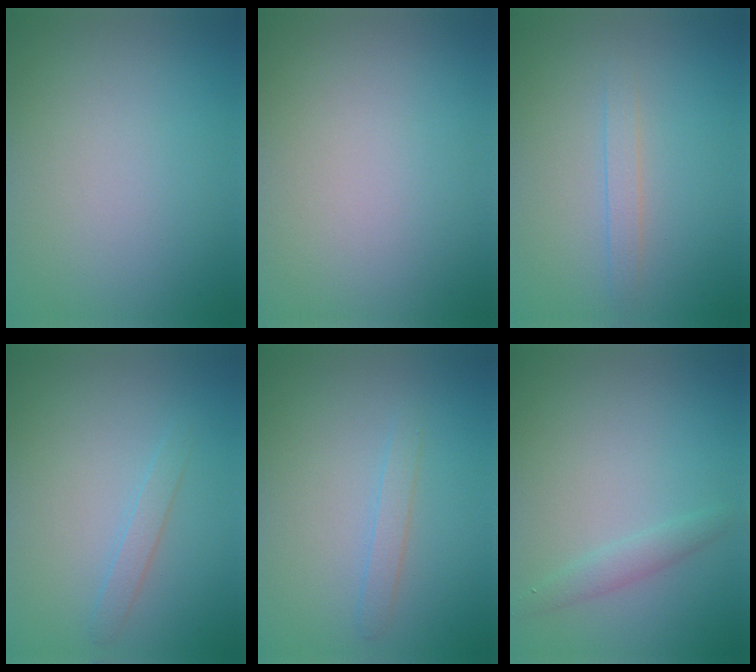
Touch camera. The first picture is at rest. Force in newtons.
{"total": 0.0}
{"total": 1.3, "press": 1.3, "slide": 0.0}
{"total": 1.3, "press": 1.3, "slide": 0.1}
{"total": 1.3, "press": 1.3, "slide": 0.1}
{"total": 1.5, "press": 1.5, "slide": 0.1}